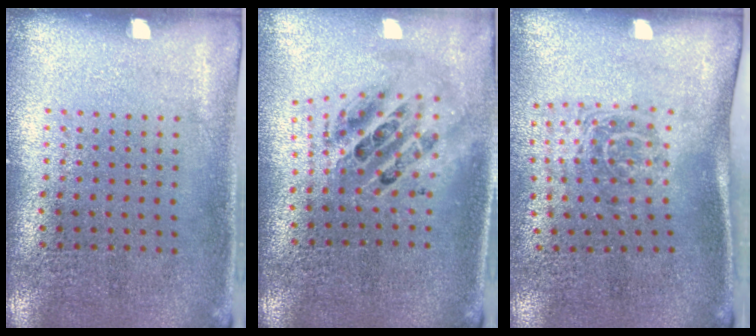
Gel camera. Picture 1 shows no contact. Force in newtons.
{"total": 2.1, "press": 1.6, "slide": 1.4}
{"total": 1.7, "press": 1.2, "slide": 1.2}